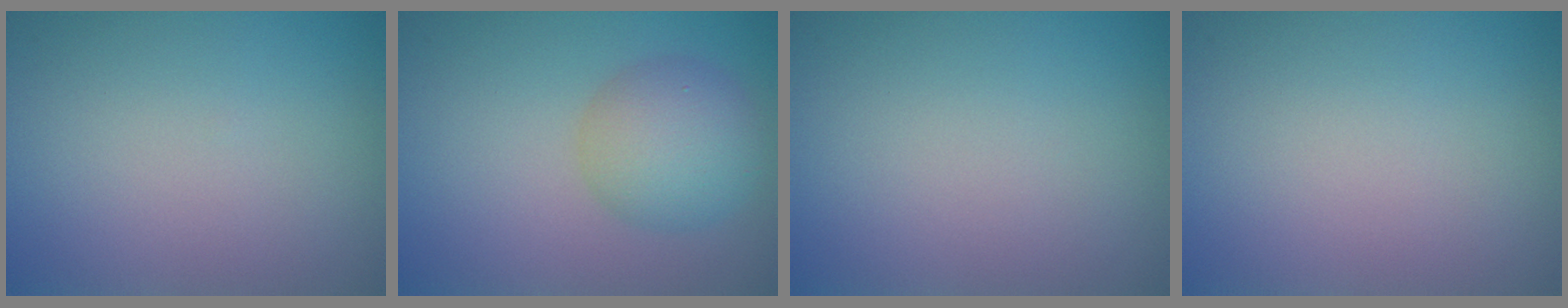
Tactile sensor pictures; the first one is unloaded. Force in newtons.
{"total": 4.5, "press": 4.5, "slide": 0.1}
{"total": 0.0}
{"total": 0.0}